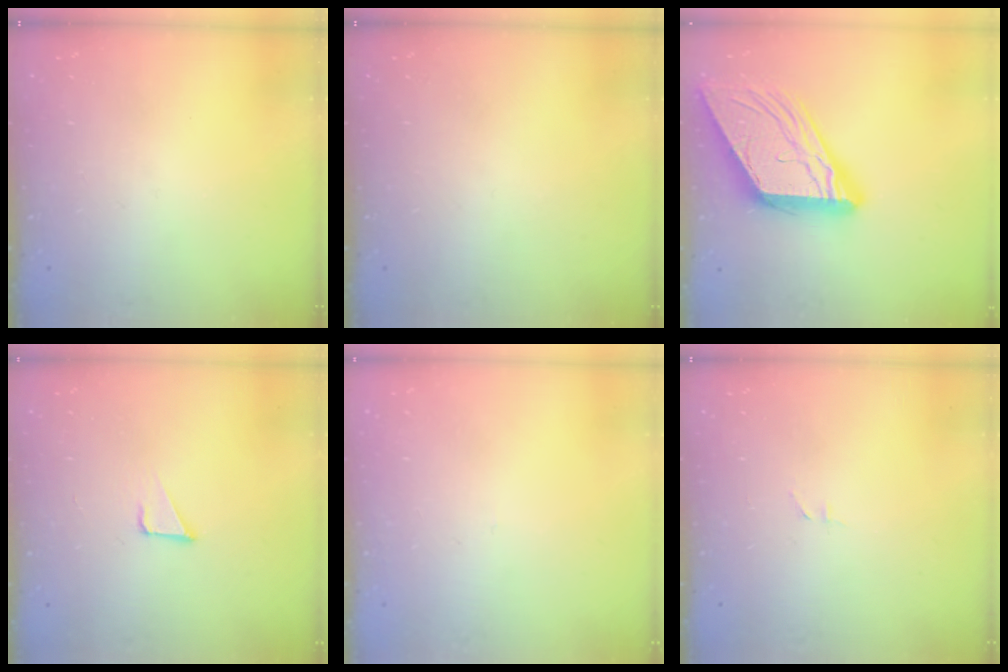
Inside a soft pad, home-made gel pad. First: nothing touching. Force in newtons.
{"total": 0.0}
{"total": 17.5, "press": 17.4, "slide": 1.8}
{"total": 2.1, "press": 2.1, "slide": 0.1}
{"total": 2.7, "press": 2.7, "slide": 0.3}
{"total": 4.5, "press": 3.7, "slide": 2.5}